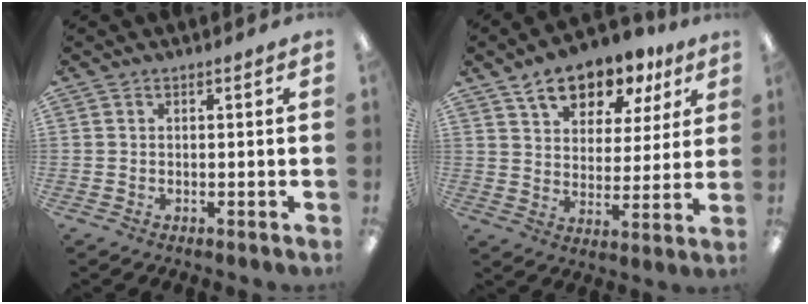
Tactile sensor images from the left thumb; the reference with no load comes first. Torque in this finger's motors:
{"motor_torque": [0.61, 0.99, 1.36, -1.37, 0.00]}